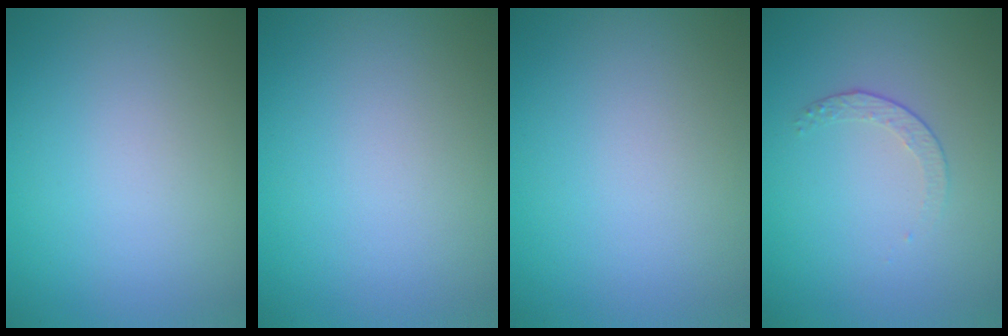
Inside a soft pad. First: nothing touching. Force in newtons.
{"total": 0.0}
{"total": 0.0}
{"total": 1.4, "press": 0.7, "slide": 1.2}